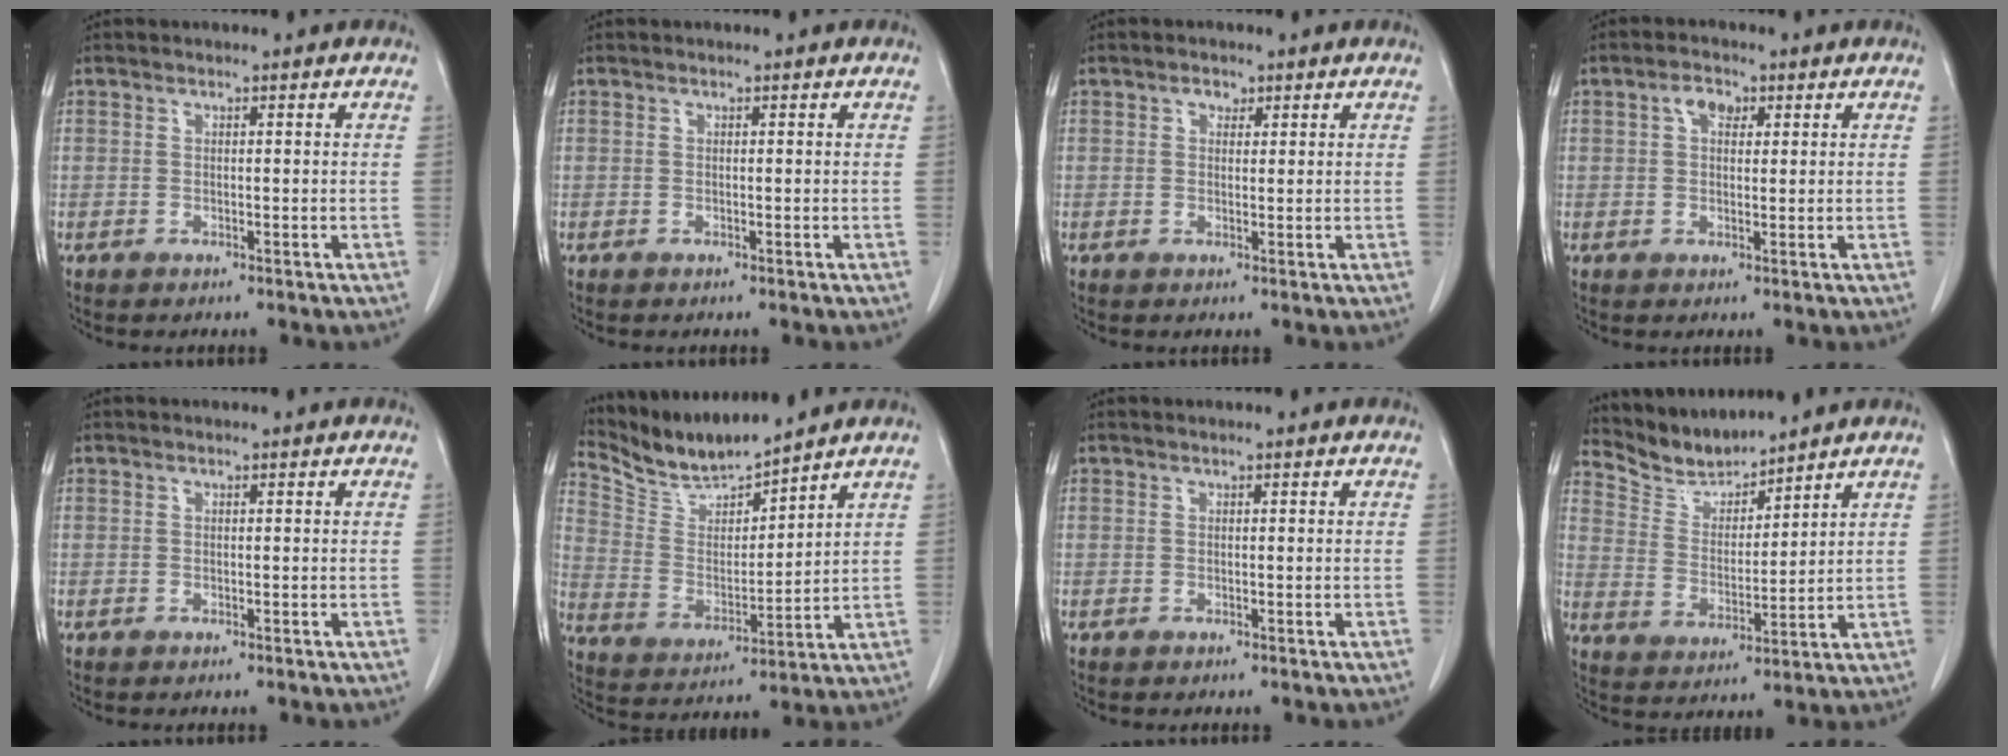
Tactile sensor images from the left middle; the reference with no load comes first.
{"total": 0.0}
{"total": 1.5, "force": [0.9, 1.0, 0.7], "torque": [-0.011, 0.002, 0.013]}
{"total": 3.1, "force": [1.3, 1.7, 2.2], "torque": [-0.041, 0.011, 0.022]}
{"total": 0.0}
{"total": 9.6, "force": [9.3, -0.1, 2.1], "torque": [-0.059, -0.003, 0.196]}
{"total": 0.0}
{"total": 7.0, "force": [7.0, 0.4, 0.1], "torque": [-0.015, 0.002, 0.151]}